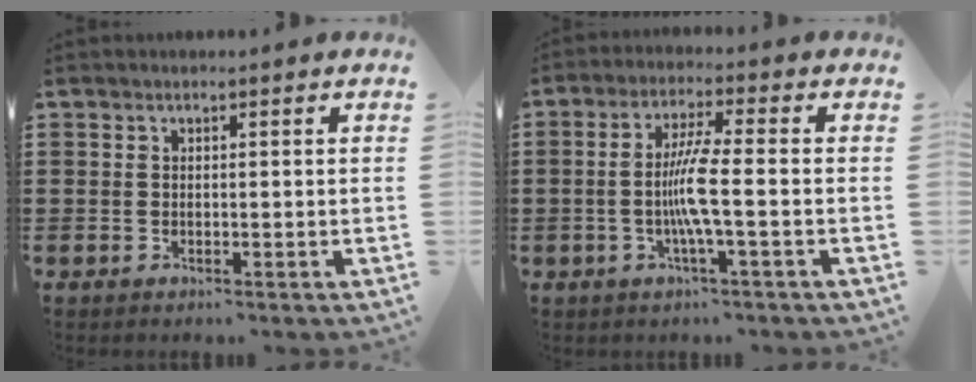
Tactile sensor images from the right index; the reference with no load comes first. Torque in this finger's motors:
{"motor_torque": [2.05, 0.09, 0.44, 0.16]}